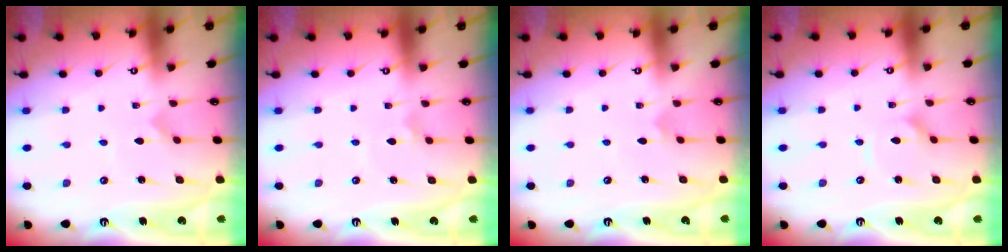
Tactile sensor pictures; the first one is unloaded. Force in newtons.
{"total": 1.3, "press": 1.2, "slide": 0.4}
{"total": 3.0, "press": 3.0, "slide": 0.2}
{"total": 2.5, "press": 2.5, "slide": 0.2}